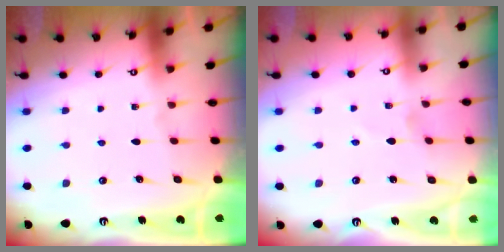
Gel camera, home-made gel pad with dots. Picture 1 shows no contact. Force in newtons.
{"total": 0.0}